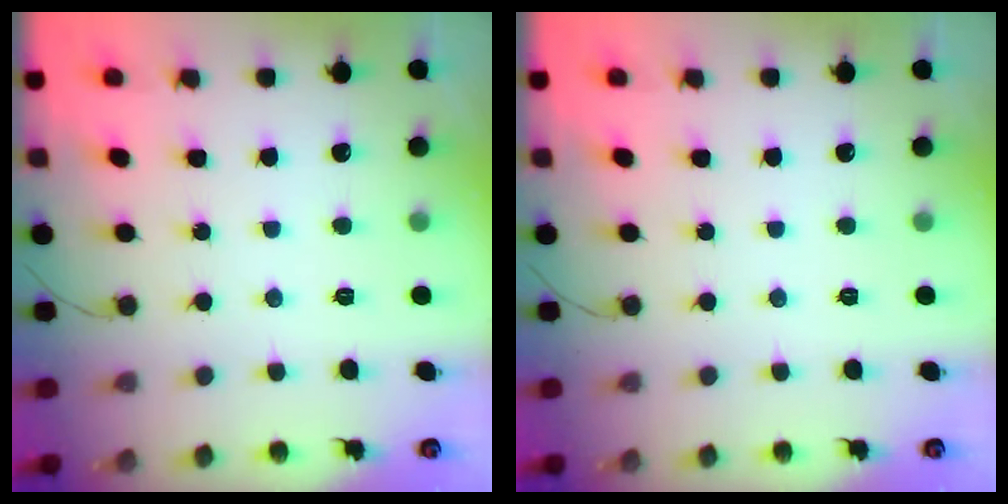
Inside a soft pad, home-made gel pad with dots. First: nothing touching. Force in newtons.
{"total": 0.0}